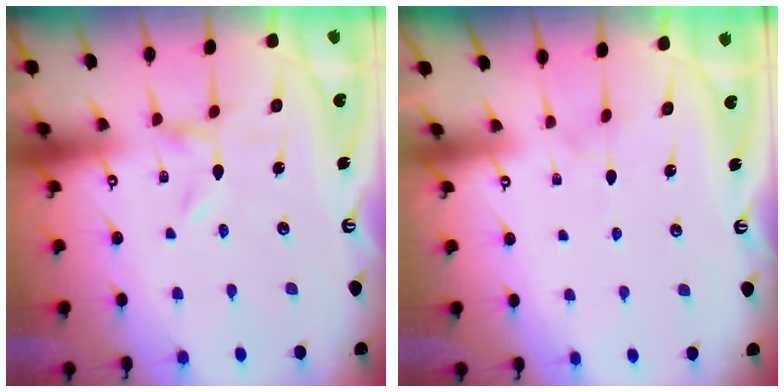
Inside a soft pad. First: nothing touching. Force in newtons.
{"total": 2.5, "press": 2.5, "slide": 0.2}